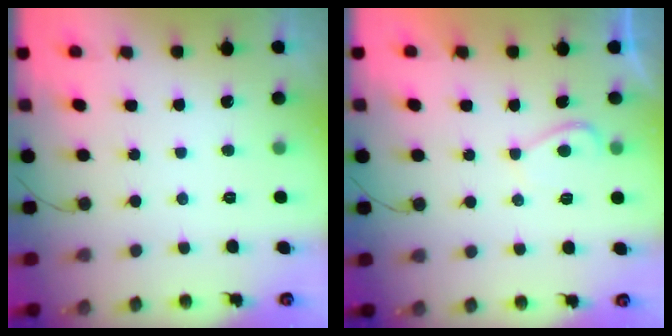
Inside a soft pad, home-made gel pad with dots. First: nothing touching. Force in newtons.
{"total": 2.6, "press": 2.4, "slide": 0.8}